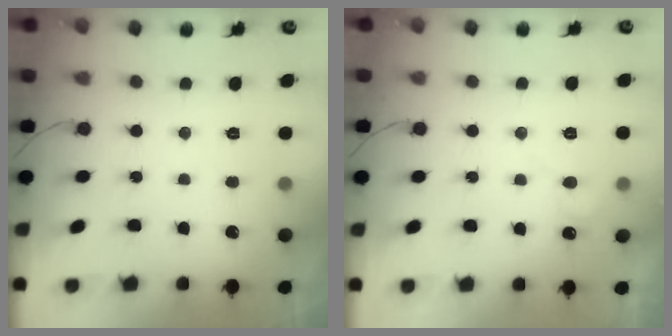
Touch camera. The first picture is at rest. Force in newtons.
{"total": 4.4, "press": 4.4, "slide": 0.4}